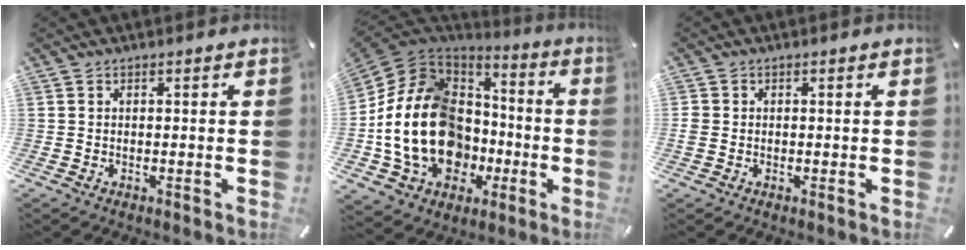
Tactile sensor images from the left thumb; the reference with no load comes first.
{"total": 22.1, "force": [-4.3, 16.9, 13.6], "torque": [-0.329, 0.012, -0.063]}
{"total": 1.5, "force": [-0.2, 1.4, 0.6], "torque": [-0.010, 0.005, -0.005]}